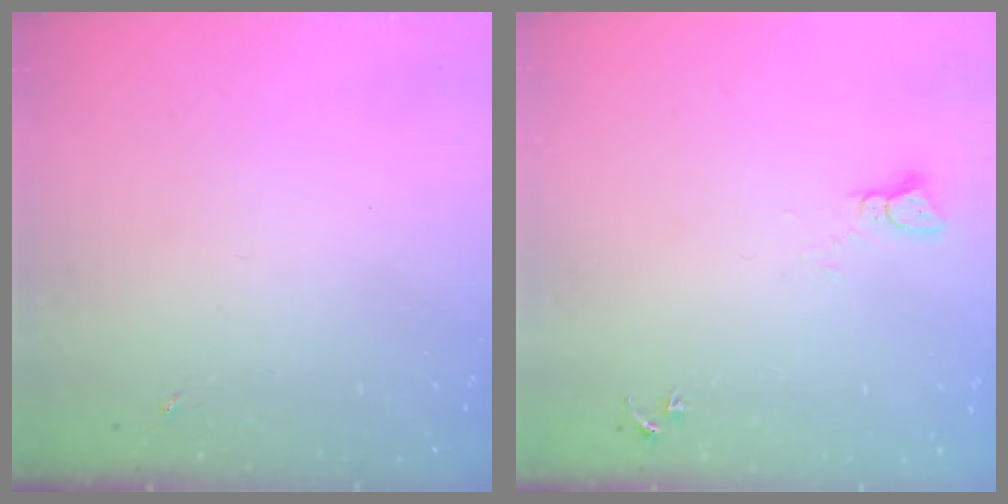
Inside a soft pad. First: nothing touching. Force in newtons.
{"total": 2.2, "press": 2.2, "slide": 0.2}